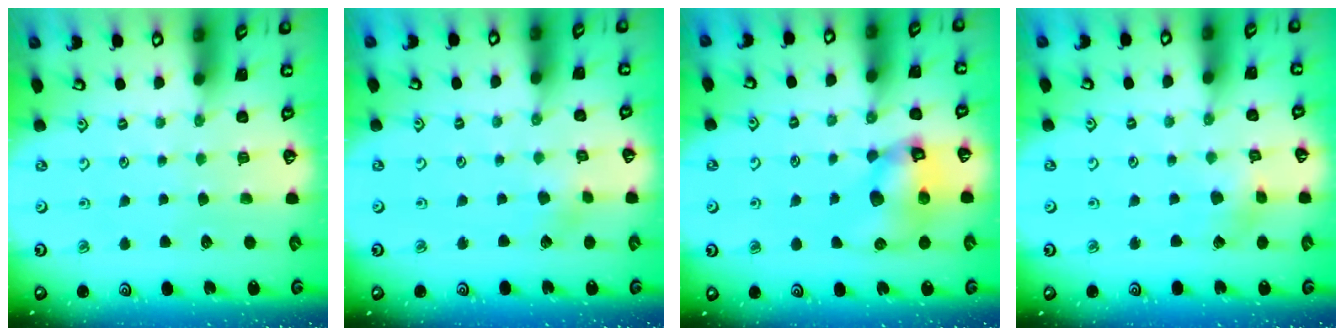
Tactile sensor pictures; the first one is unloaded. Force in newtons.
{"total": 2.4, "press": 2.4, "slide": 0.3}
{"total": 11.4, "press": 11.3, "slide": 1.6}
{"total": 2.3, "press": 2.3, "slide": 0.2}